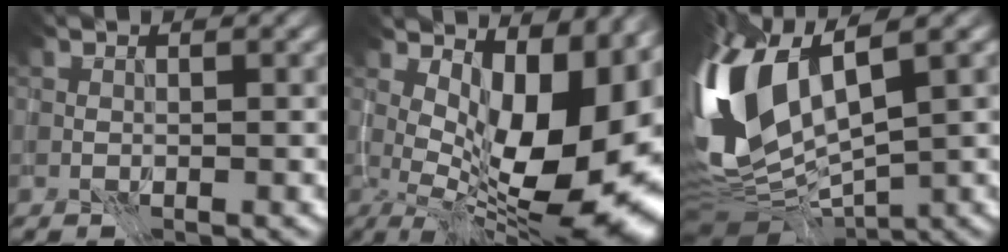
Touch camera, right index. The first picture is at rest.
{"total": 16.6, "force": [2.5, 6.5, 15.1], "torque": [-0.161, 0.014, 0.059]}
{"total": 13.0, "force": [2.0, 6.3, 11.1], "torque": [-0.262, 0.002, 0.043]}